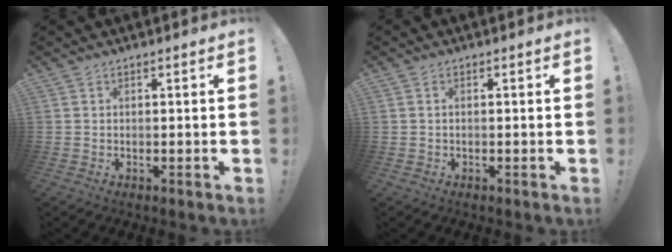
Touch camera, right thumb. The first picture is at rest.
{"total": 0.6, "force": [0.1, 0.0, 0.6], "torque": [-0.012, 0.000, 0.002]}